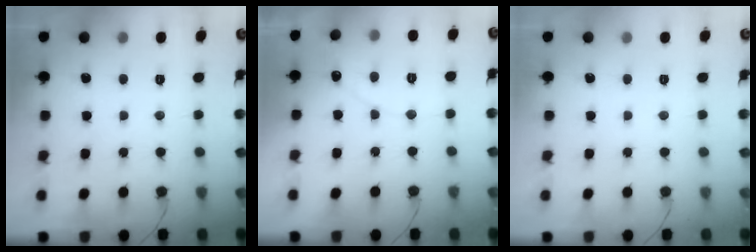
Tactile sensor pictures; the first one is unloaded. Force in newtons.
{"total": 3.8, "press": 3.8, "slide": 0.2}
{"total": 0.0}